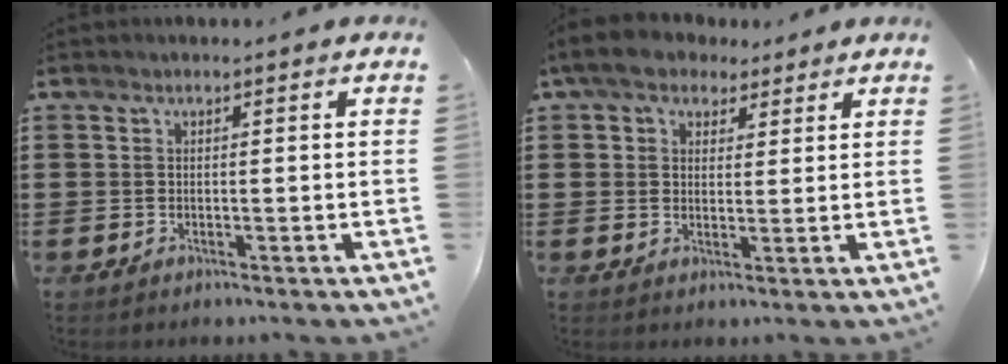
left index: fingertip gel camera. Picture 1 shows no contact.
{"total": 5.2, "force": [3.6, 3.2, 2.0], "torque": [-0.059, 0.009, 0.066]}